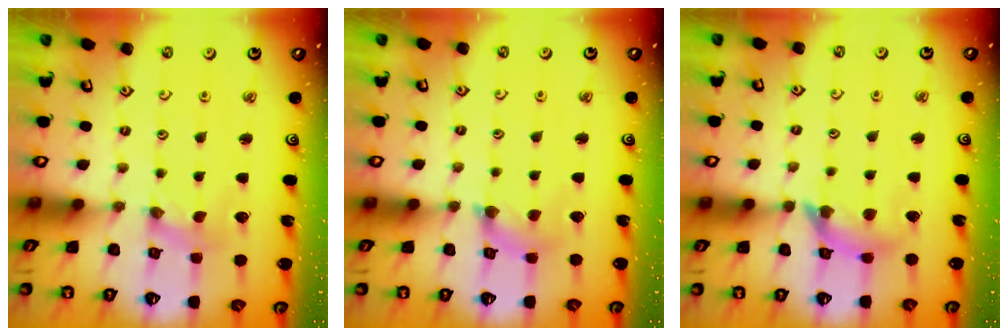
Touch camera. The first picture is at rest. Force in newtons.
{"total": 2.9, "press": 2.9, "slide": 0.3}
{"total": 10.9, "press": 10.8, "slide": 1.4}